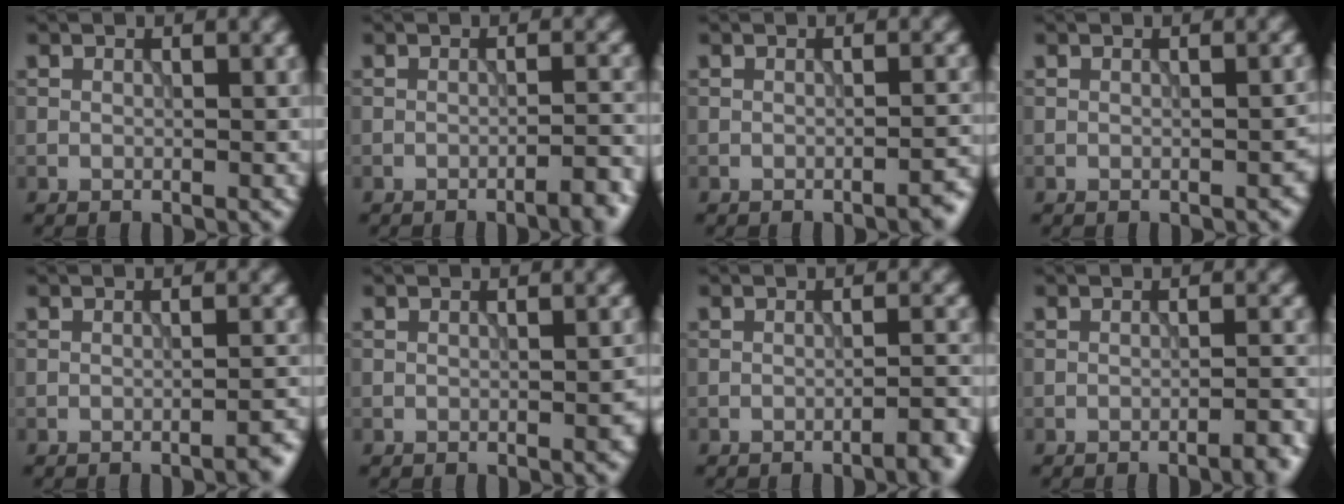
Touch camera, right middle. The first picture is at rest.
{"total": 3.4, "force": [-2.1, 0.7, 2.6], "torque": [-0.025, 0.010, -0.038]}
{"total": 1.7, "force": [-1.1, 0.3, 1.2], "torque": [-0.007, 0.006, -0.020]}
{"total": 0.8, "force": [-0.6, 0.2, 0.5], "torque": [-0.008, 0.002, -0.006]}
{"total": 1.9, "force": [-1.3, 0.4, 1.3], "torque": [-0.008, 0.007, -0.024]}
{"total": 1.3, "force": [-0.4, 0.2, 1.2], "torque": [-0.014, 0.001, -0.003]}
{"total": 3.0, "force": [-1.9, 0.6, 2.2], "torque": [-0.017, 0.010, -0.037]}
{"total": 3.0, "force": [-1.9, 0.6, 2.3], "torque": [-0.021, 0.009, -0.034]}